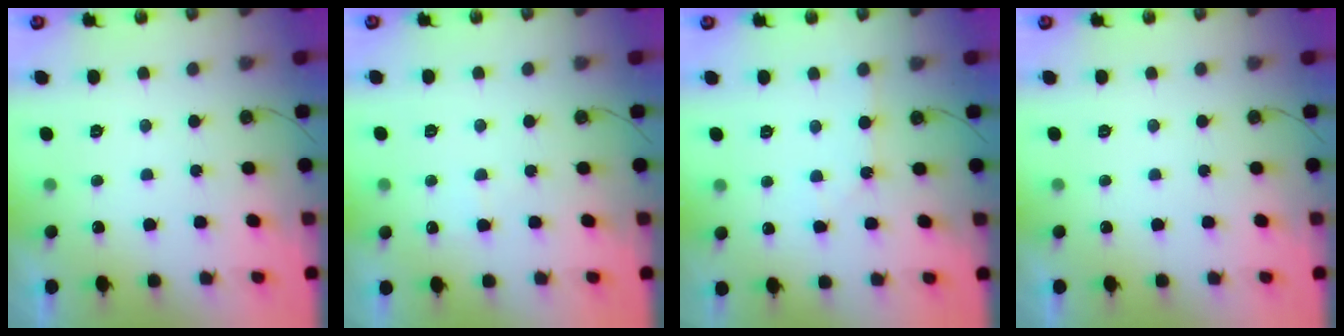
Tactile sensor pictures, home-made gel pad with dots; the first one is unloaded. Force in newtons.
{"total": 3.4, "press": 3.4, "slide": 0.3}
{"total": 1.7, "press": 1.7, "slide": 0.3}
{"total": 0.0}